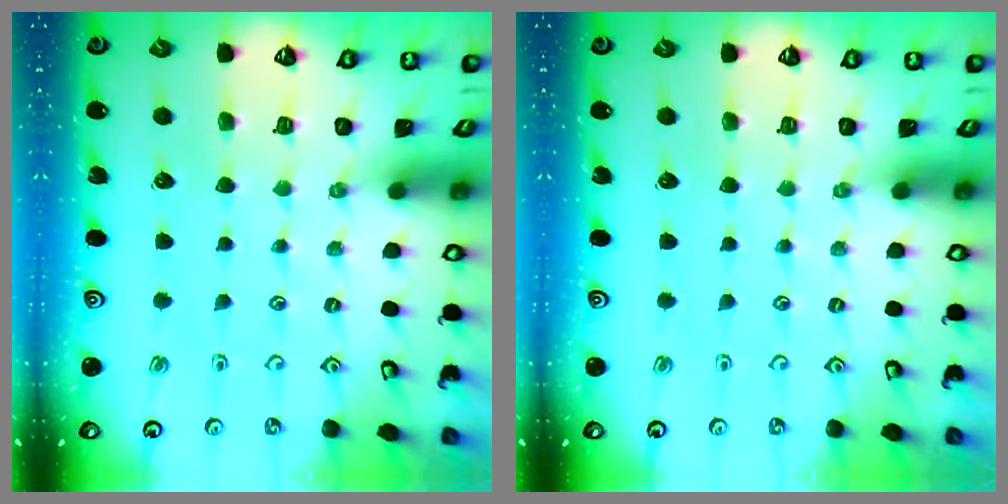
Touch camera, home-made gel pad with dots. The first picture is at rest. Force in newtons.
{"total": 0.0}